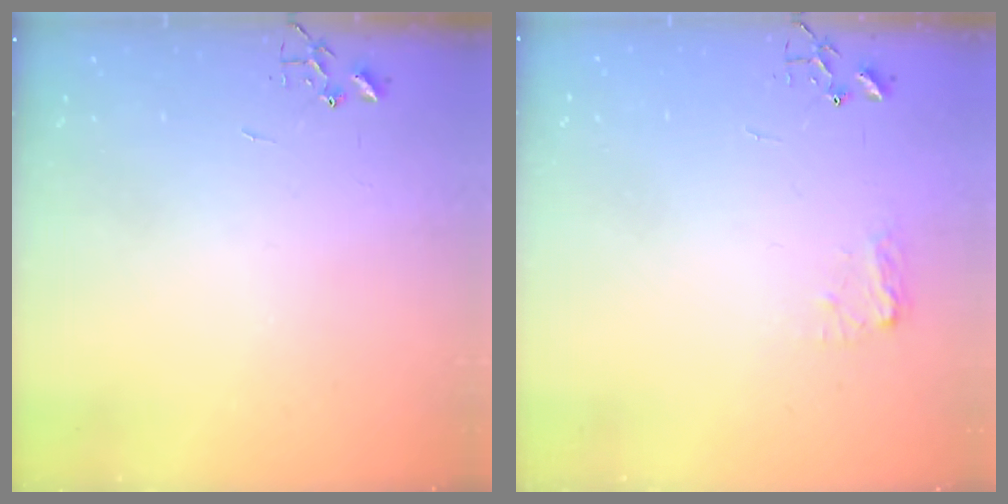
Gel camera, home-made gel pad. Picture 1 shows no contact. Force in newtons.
{"total": 6.6, "press": 6.6, "slide": 0.2}